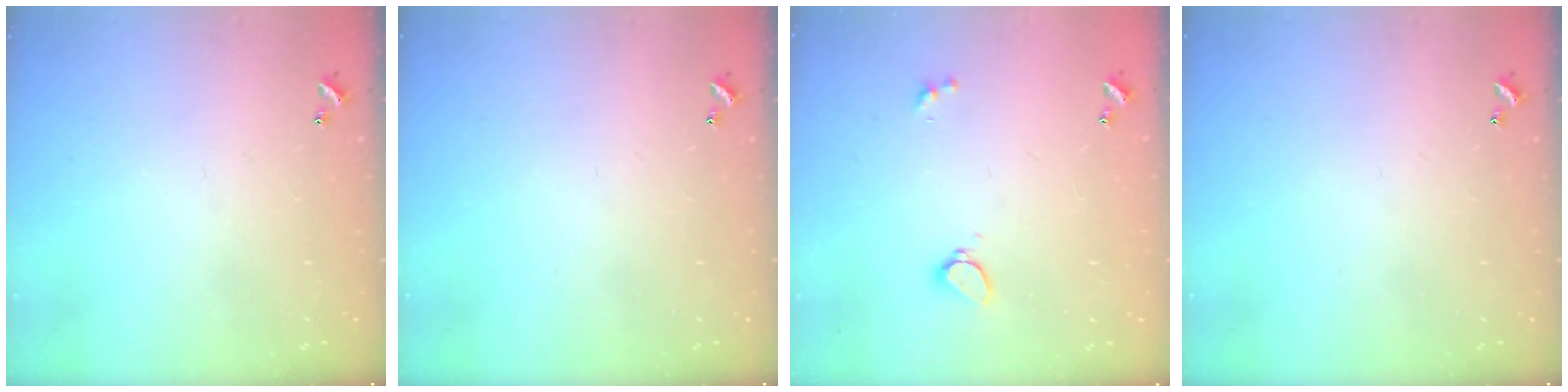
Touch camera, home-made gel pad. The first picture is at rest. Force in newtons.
{"total": 0.0}
{"total": 2.9, "press": 2.3, "slide": 1.9}
{"total": 0.0}